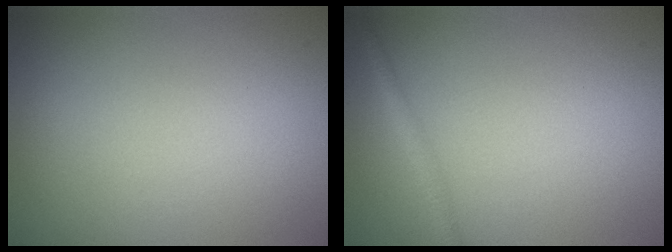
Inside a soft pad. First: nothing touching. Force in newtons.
{"total": 1.5, "press": 1.5, "slide": 0.0}